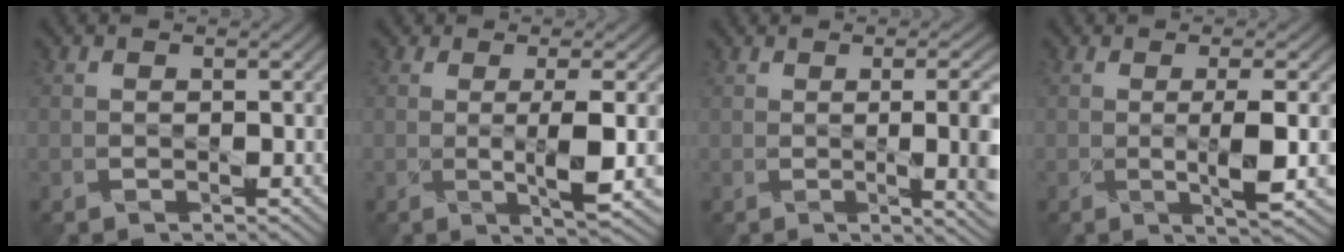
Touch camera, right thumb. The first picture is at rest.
{"total": 4.7, "force": [0.0, 0.3, 4.7], "torque": [-0.080, 0.000, 0.008]}
{"total": 7.6, "force": [-0.1, 1.8, 7.3], "torque": [-0.073, 0.011, 0.006]}
{"total": 4.4, "force": [-0.2, 0.0, 4.4], "torque": [-0.074, 0.003, 0.004]}